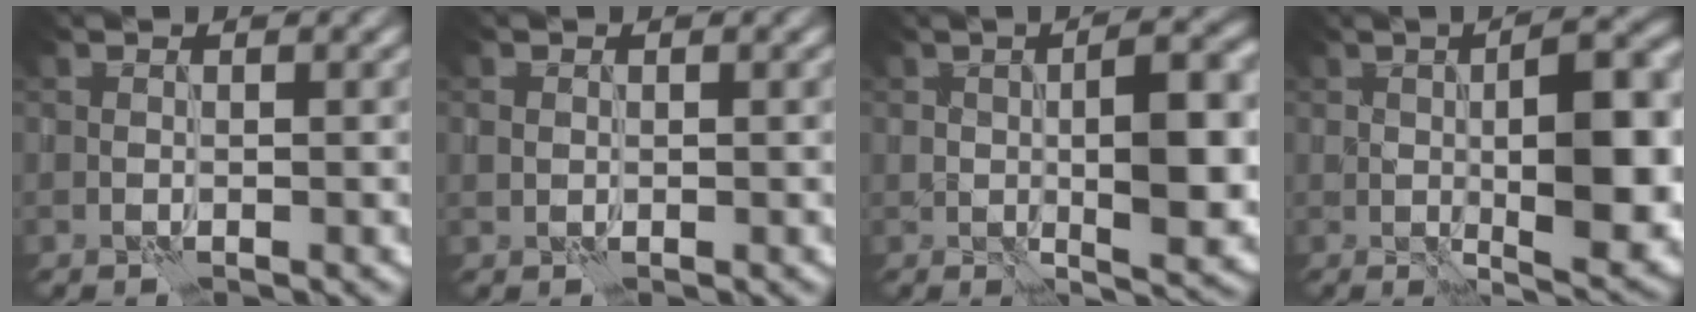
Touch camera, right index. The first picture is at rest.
{"total": 0.6, "force": [0.1, 0.6, 0.2], "torque": [-0.003, 0.000, 0.001]}
{"total": 8.2, "force": [-0.2, 2.8, 7.7], "torque": [-0.116, 0.000, 0.001]}
{"total": 11.3, "force": [-0.1, 3.8, 10.6], "torque": [-0.152, -0.004, 0.005]}